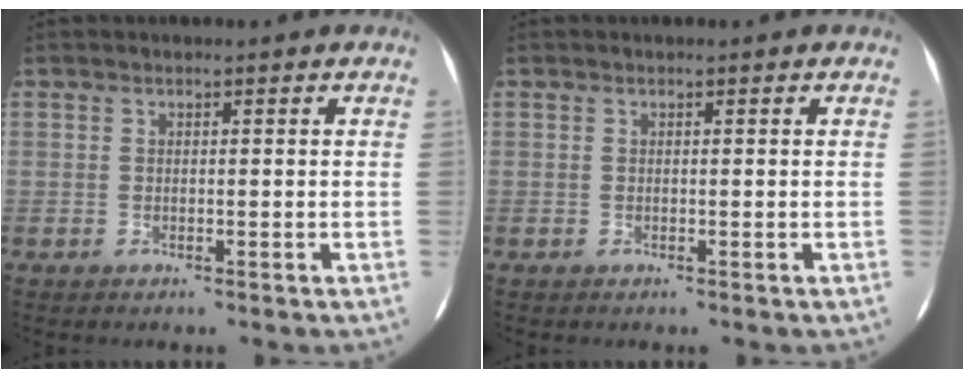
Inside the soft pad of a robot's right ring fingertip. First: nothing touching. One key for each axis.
{"total": 0.0}